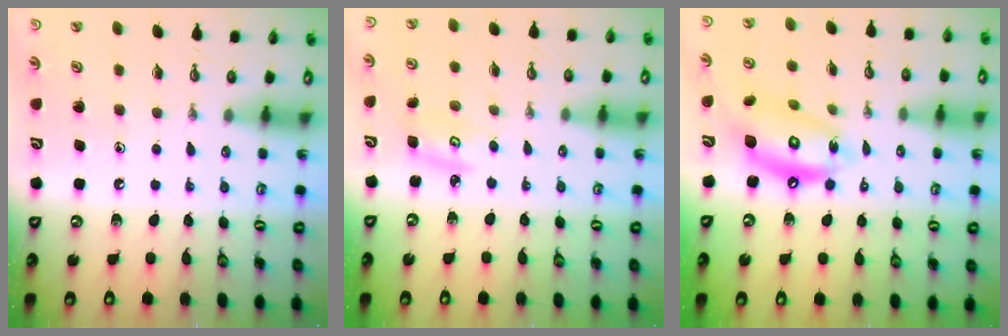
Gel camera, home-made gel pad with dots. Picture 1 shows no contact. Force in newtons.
{"total": 2.8, "press": 2.8, "slide": 0.3}
{"total": 14.5, "press": 14.5, "slide": 1.2}